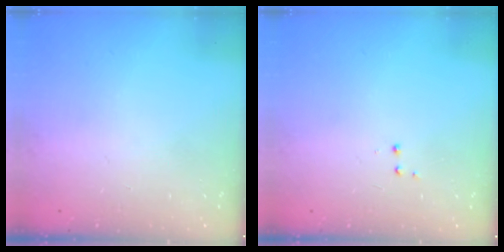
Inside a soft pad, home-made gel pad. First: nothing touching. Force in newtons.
{"total": 2.9, "press": 2.8, "slide": 0.7}